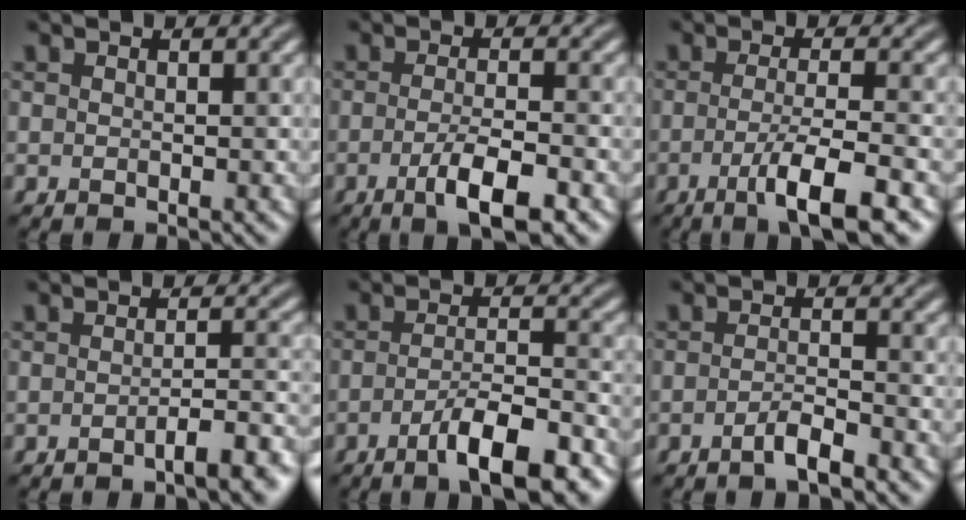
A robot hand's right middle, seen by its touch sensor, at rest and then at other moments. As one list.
[{"total": 4.5, "force": [-2.0, 1.0, 3.9], "torque": [-0.070, -0.003, -0.037]}, {"total": 5.4, "force": [-2.3, 0.9, 4.8], "torque": [-0.077, -0.002, -0.046]}, {"total": 3.9, "force": [-2.0, 1.0, 3.2], "torque": [-0.040, 0.007, -0.036]}, {"total": 7.4, "force": [-4.2, 1.7, 5.9], "torque": [-0.088, 0.002, -0.068]}, {"total": 2.2, "force": [-1.4, 0.4, 1.6], "torque": [-0.027, 0.006, -0.030]}]